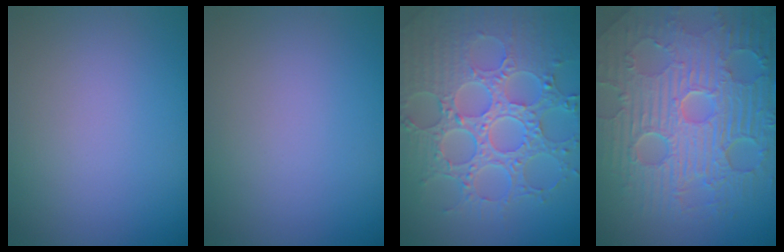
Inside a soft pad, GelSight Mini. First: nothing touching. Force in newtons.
{"total": 0.0}
{"total": 8.7, "press": 6.5, "slide": 5.7}
{"total": 11.3, "press": 7.4, "slide": 8.6}